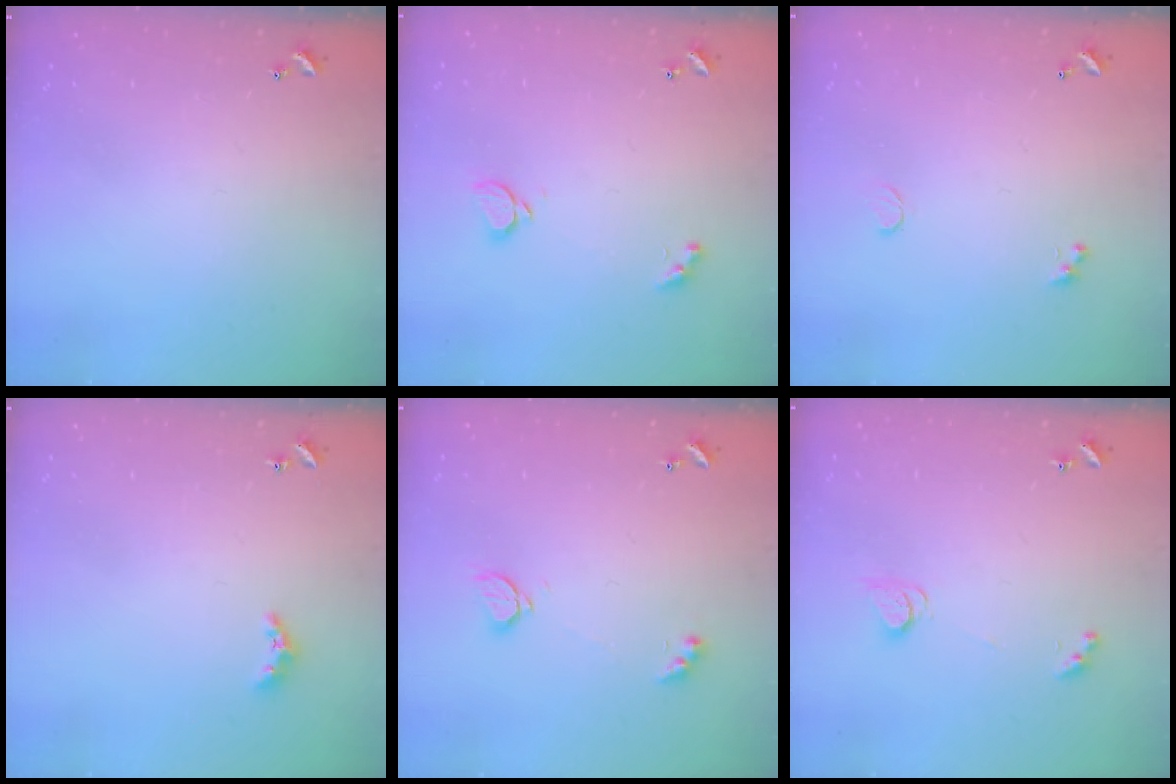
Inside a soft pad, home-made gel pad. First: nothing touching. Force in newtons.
{"total": 1.8, "press": 1.6, "slide": 0.8}
{"total": 0.6, "press": 0.4, "slide": 0.4}
{"total": 3.3, "press": 3.3, "slide": 0.6}
{"total": 2.2, "press": 2.2, "slide": 0.2}
{"total": 2.5, "press": 2.4, "slide": 0.3}